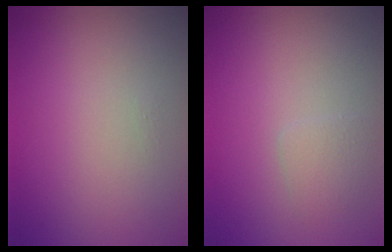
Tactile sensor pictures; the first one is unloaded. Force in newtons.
{"total": 1.3, "press": 1.3, "slide": 0.0}